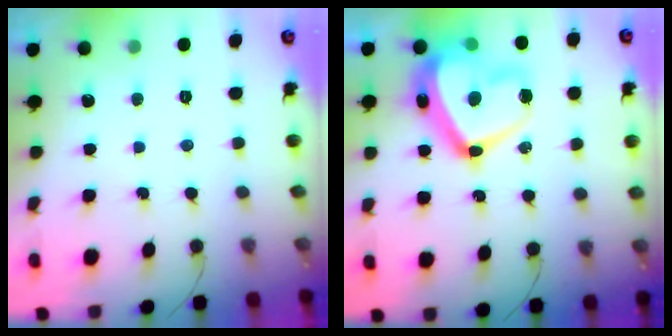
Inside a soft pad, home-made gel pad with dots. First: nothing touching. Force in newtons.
{"total": 22.3, "press": 22.2, "slide": 1.5}